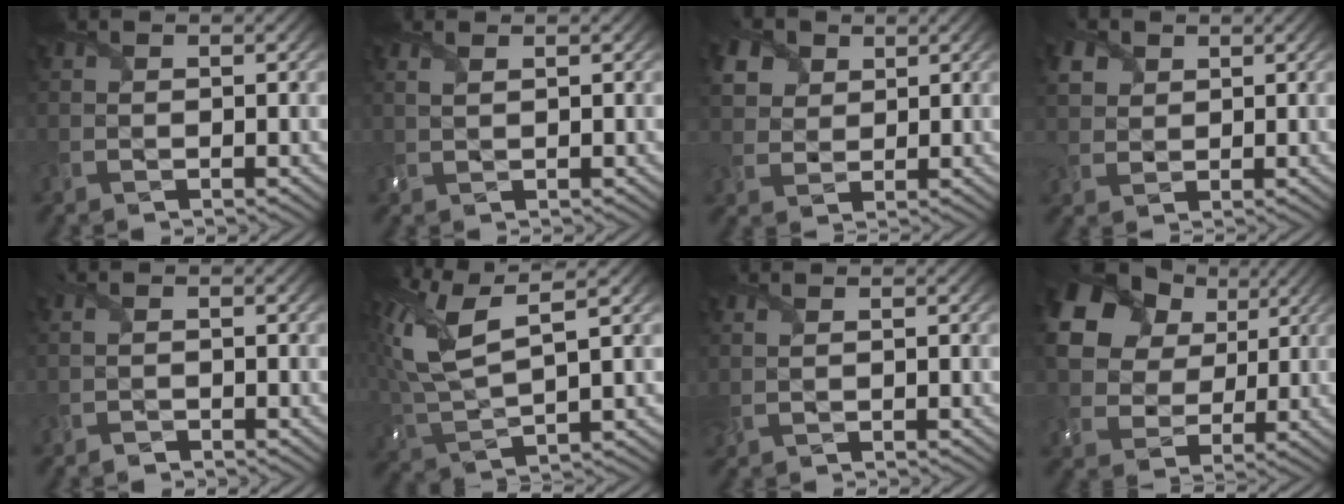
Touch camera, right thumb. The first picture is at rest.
{"total": 1.0, "force": [0.7, 0.0, 0.7], "torque": [-0.021, 0.002, 0.016]}
{"total": 5.2, "force": [2.8, 3.8, 2.3], "torque": [-0.087, 0.014, 0.046]}
{"total": 3.4, "force": [1.8, 2.6, 1.2], "torque": [-0.054, 0.006, 0.033]}
{"total": 0.8, "force": [-0.8, 0.0, 0.1], "torque": [-0.004, -0.001, -0.016]}
{"total": 11.4, "force": [5.0, 4.1, 9.4], "torque": [-0.231, 0.016, 0.094]}
{"total": 1.0, "force": [0.6, 0.2, 0.8], "torque": [-0.025, 0.004, 0.015]}
{"total": 18.4, "force": [8.5, 13.4, 9.3], "torque": [-0.265, 0.057, 0.172]}